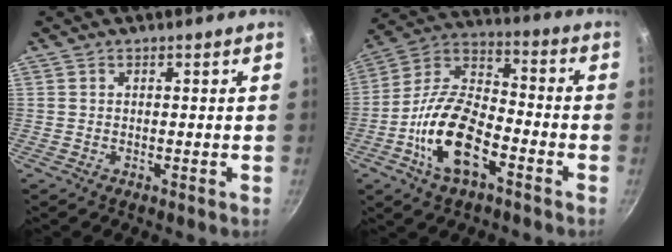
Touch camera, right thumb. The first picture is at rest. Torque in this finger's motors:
{"motor_torque": [0.23, 0.80, 1.72, -1.06, 0.16]}